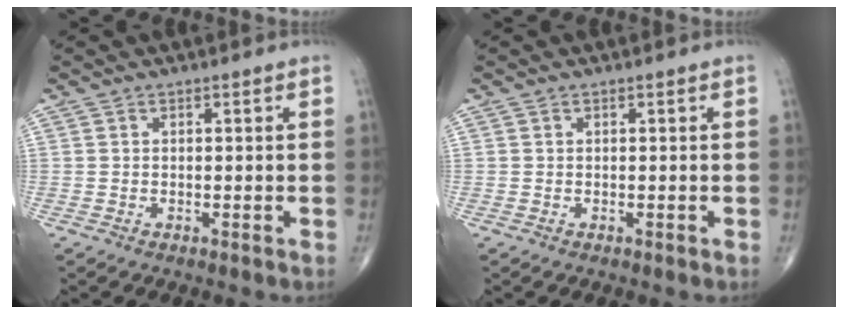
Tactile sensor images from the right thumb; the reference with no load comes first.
{"total": 0.0}